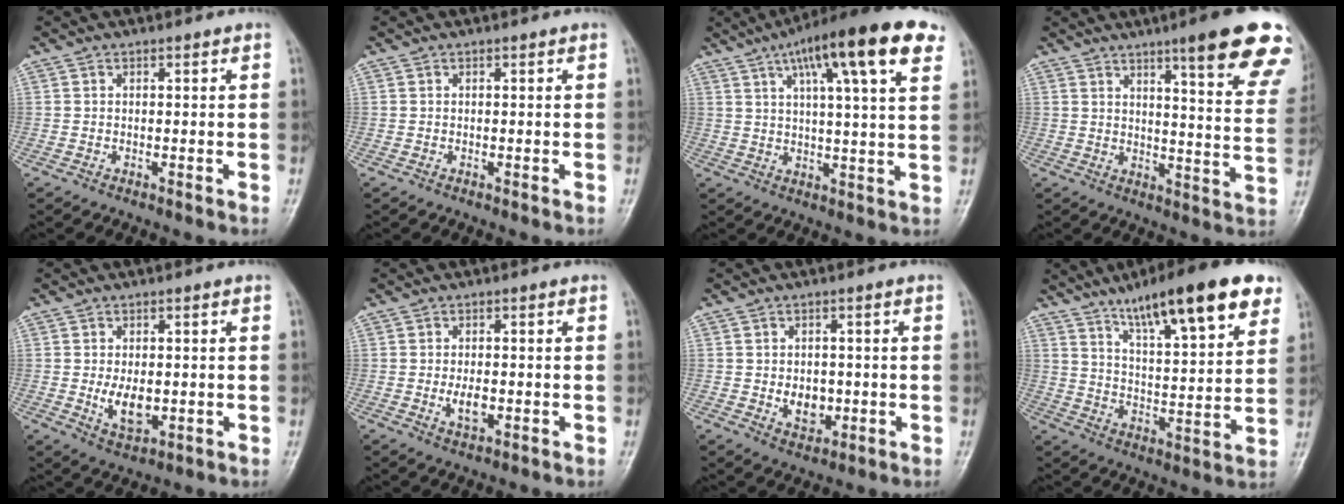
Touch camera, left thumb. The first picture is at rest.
{"total": 0.0}
{"total": 18.0, "force": [9.1, 3.6, 15.1], "torque": [-0.214, -0.001, 0.132]}
{"total": 20.4, "force": [12.8, 3.1, 15.6], "torque": [-0.174, -0.050, 0.154]}
{"total": 5.8, "force": [-0.4, 3.3, 4.7], "torque": [-0.070, -0.011, 0.001]}
{"total": 3.5, "force": [-0.6, 1.8, 3.0], "torque": [-0.052, -0.003, -0.009]}
{"total": 5.1, "force": [-0.5, 3.8, 3.3], "torque": [-0.031, -0.002, 0.000]}
{"total": 20.6, "force": [12.6, 4.6, 15.6], "torque": [-0.209, -0.037, 0.199]}